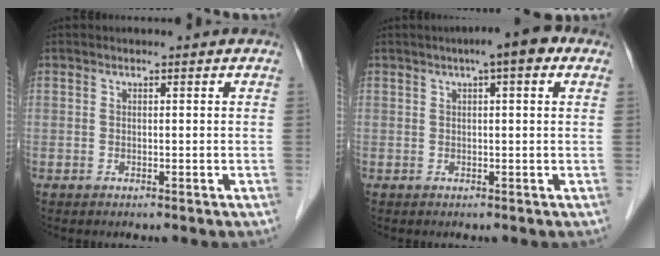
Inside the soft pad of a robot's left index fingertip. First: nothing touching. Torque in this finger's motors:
{"motor_torque": [1.05, -0.52, 0.36, 0.07]}